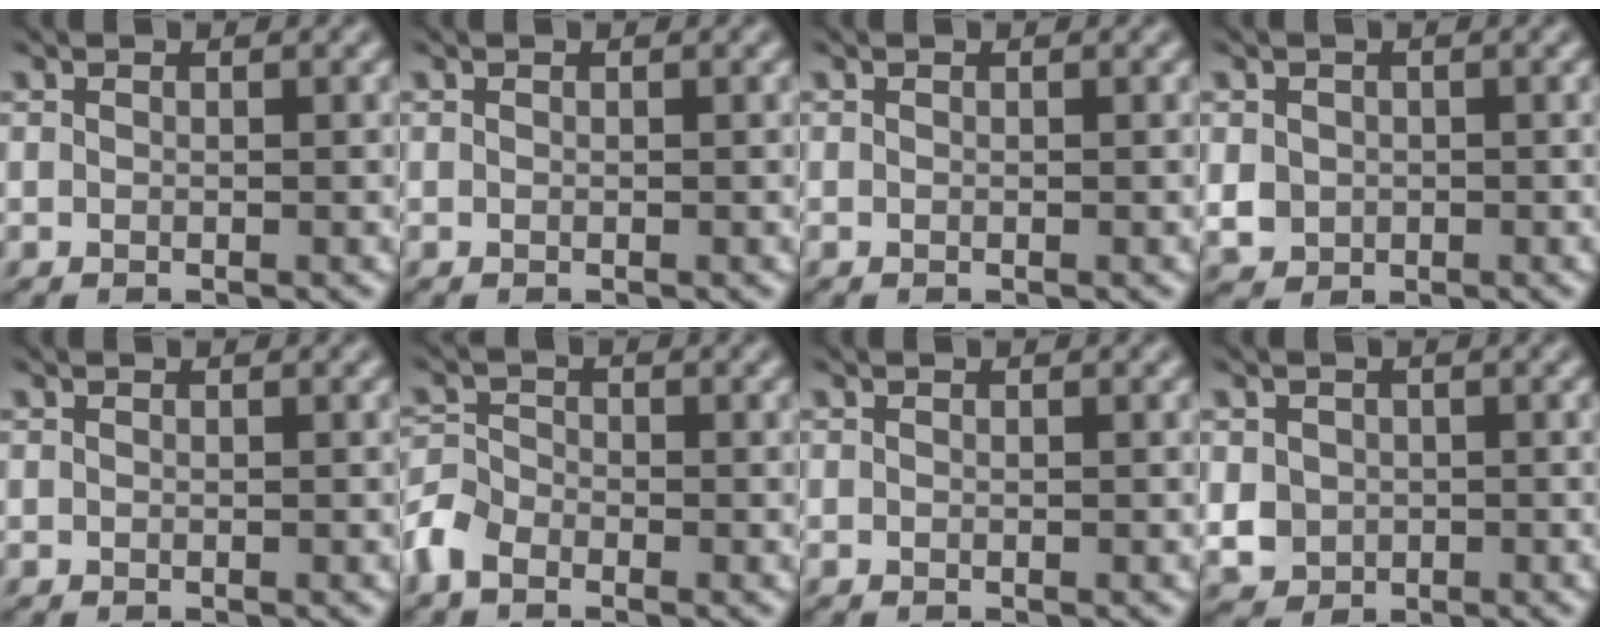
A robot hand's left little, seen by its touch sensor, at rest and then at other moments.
{"total": 0.0}
{"total": 0.0}
{"total": 2.0, "force": [-0.1, 1.9, 0.6], "torque": [-0.014, -0.003, 0.005]}
{"total": 0.0}
{"total": 3.4, "force": [-2.2, 2.1, 1.5], "torque": [-0.041, 0.005, -0.056]}
{"total": 0.0}
{"total": 2.6, "force": [0.0, 2.4, 0.8], "torque": [-0.020, 0.000, 0.001]}